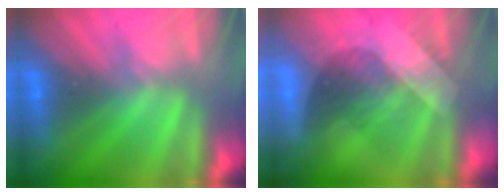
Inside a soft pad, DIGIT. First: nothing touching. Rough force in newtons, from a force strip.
{"total": 3.0}